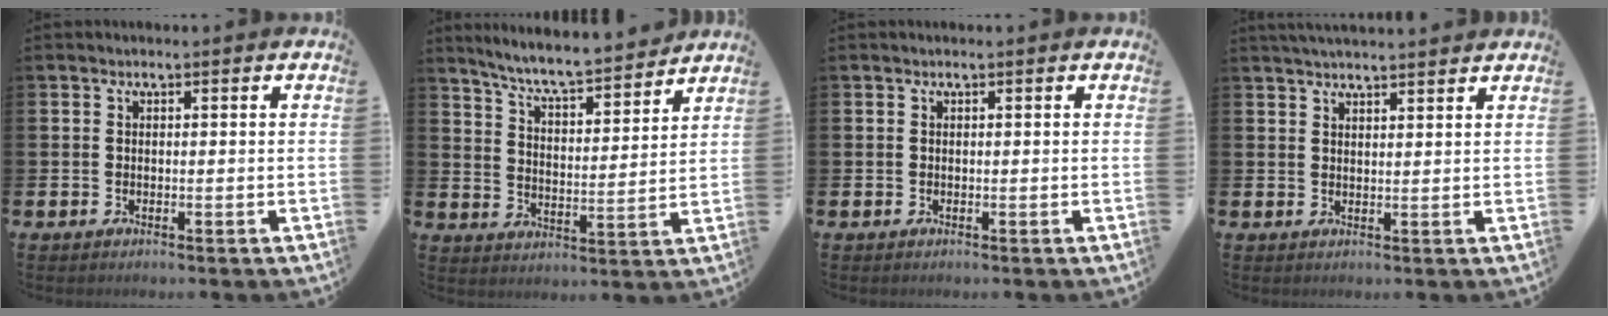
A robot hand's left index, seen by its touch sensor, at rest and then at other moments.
{"total": 7.3, "force": [6.9, 0.4, 2.2], "torque": [-0.067, -0.053, 0.118]}
{"total": 0.0}
{"total": 2.8, "force": [2.8, 0.0, 0.5], "torque": [-0.013, -0.010, 0.051]}